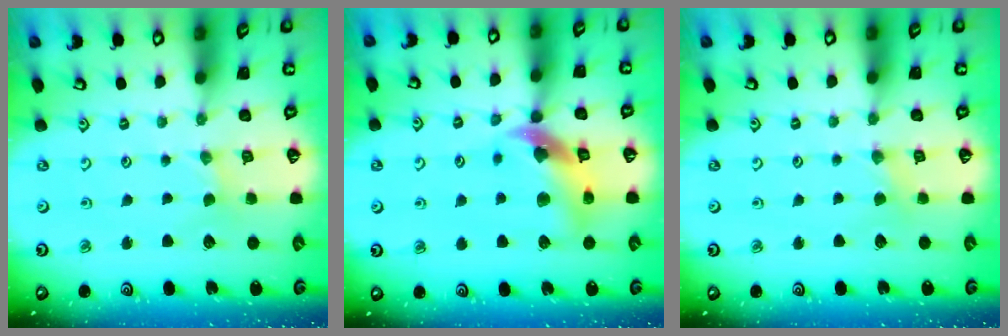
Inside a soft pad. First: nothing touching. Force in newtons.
{"total": 11.7, "press": 11.6, "slide": 1.6}
{"total": 2.2, "press": 2.2, "slide": 0.4}